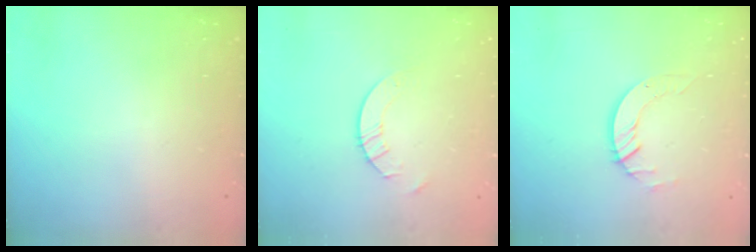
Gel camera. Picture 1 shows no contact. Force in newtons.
{"total": 2.0, "press": 2.0, "slide": 0.2}
{"total": 5.1, "press": 5.1, "slide": 0.4}